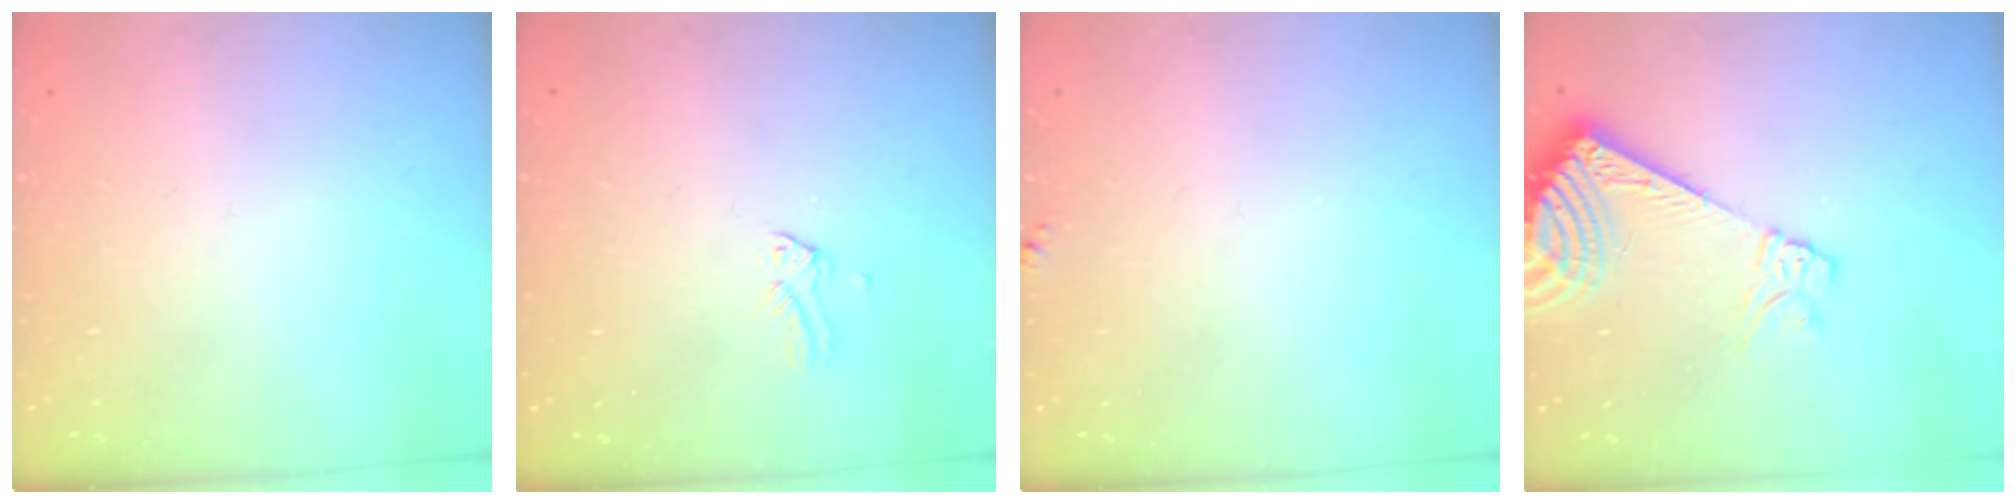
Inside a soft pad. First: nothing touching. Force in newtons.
{"total": 0.0}
{"total": 3.1, "press": 3.1, "slide": 0.3}
{"total": 12.6, "press": 12.4, "slide": 2.4}